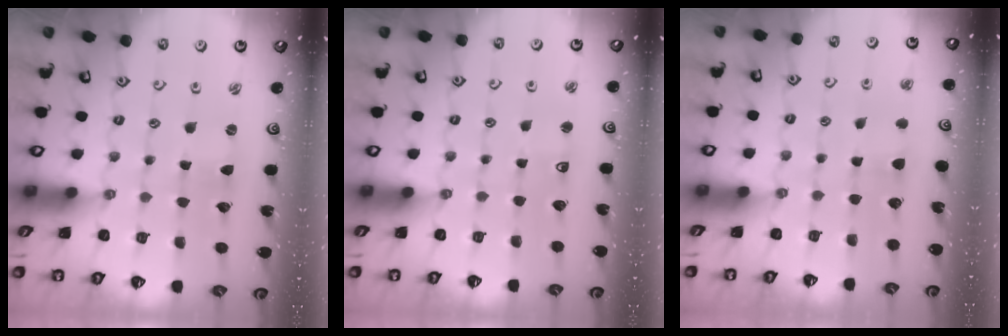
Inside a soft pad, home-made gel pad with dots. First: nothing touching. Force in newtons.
{"total": 2.8, "press": 2.7, "slide": 0.7}
{"total": 4.1, "press": 4.0, "slide": 0.8}